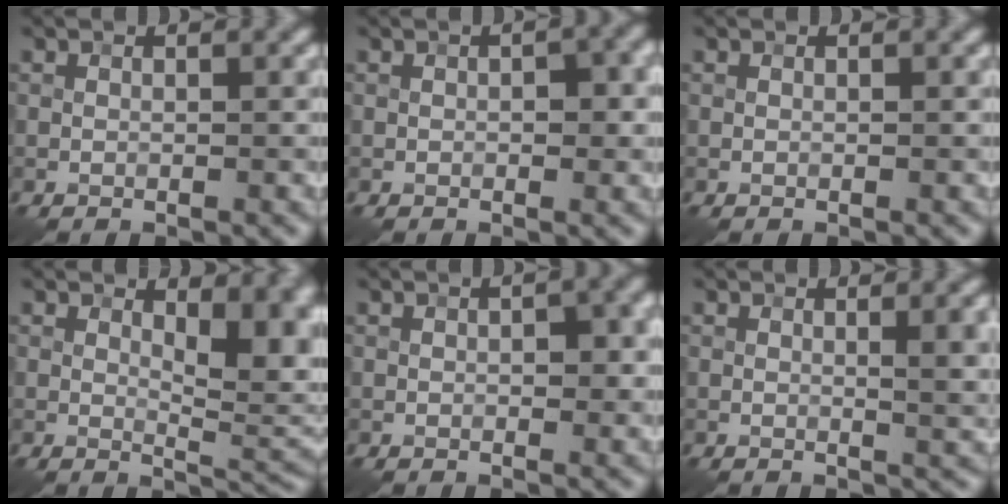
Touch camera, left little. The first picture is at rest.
{"total": 2.4, "force": [0.1, 1.1, 2.1], "torque": [-0.024, 0.003, -0.001]}
{"total": 0.0}
{"total": 6.8, "force": [1.5, 2.8, 6.0], "torque": [-0.077, -0.004, 0.027]}
{"total": 2.7, "force": [0.2, 1.3, 2.3], "torque": [-0.029, 0.002, 0.001]}
{"total": 4.5, "force": [0.7, 1.3, 4.3], "torque": [-0.044, 0.011, 0.007]}